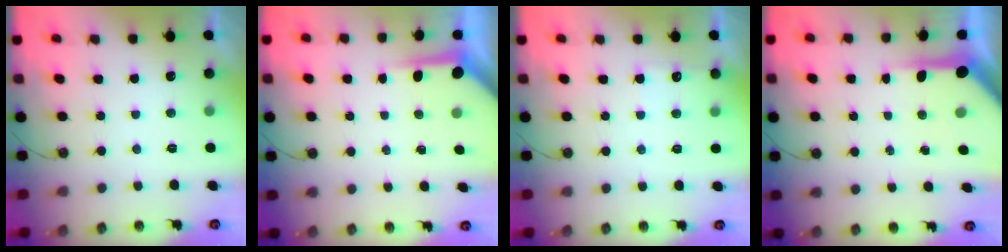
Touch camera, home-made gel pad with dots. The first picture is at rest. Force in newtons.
{"total": 4.0, "press": 4.0, "slide": 0.3}
{"total": 4.7, "press": 4.7, "slide": 0.6}
{"total": 7.6, "press": 7.5, "slide": 0.6}